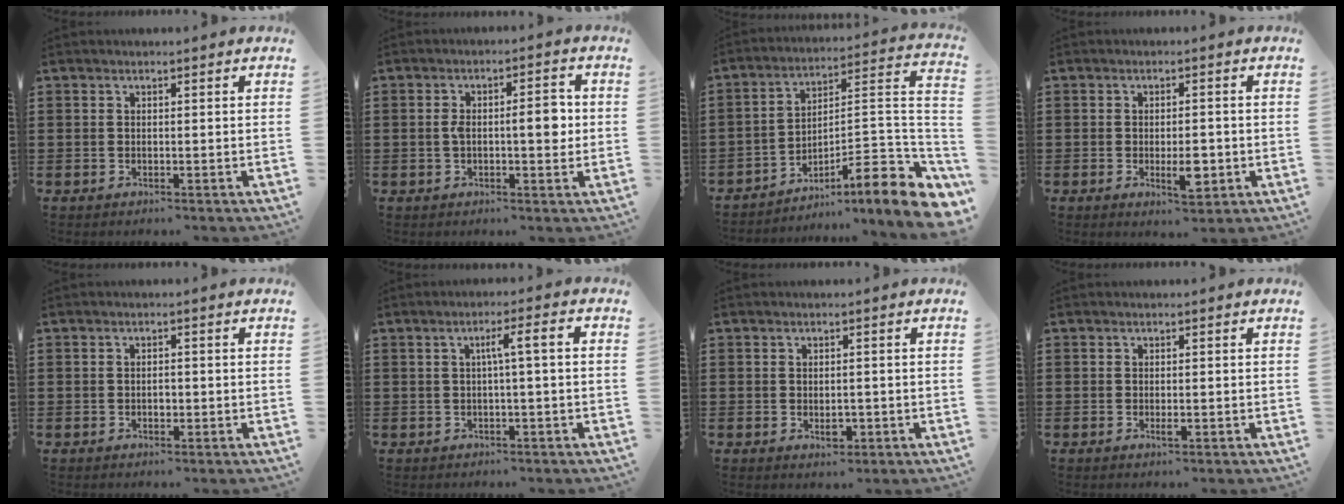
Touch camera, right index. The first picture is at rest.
{"total": 5.0, "force": [0.0, 1.8, 4.7], "torque": [-0.071, -0.001, -0.007]}
{"total": 8.7, "force": [-5.5, 1.1, 6.6], "torque": [-0.089, -0.021, -0.113]}
{"total": 4.5, "force": [-1.2, 1.7, 4.0], "torque": [-0.058, 0.002, -0.021]}
{"total": 1.4, "force": [-0.3, 0.6, 1.2], "torque": [-0.024, -0.001, -0.005]}
{"total": 3.6, "force": [0.0, 0.0, 3.6], "torque": [-0.066, 0.001, -0.005]}
{"total": 2.3, "force": [-0.4, 1.2, 2.0], "torque": [-0.029, -0.003, -0.009]}
{"total": 1.0, "force": [-0.2, 0.3, 1.0], "torque": [-0.019, -0.004, -0.003]}